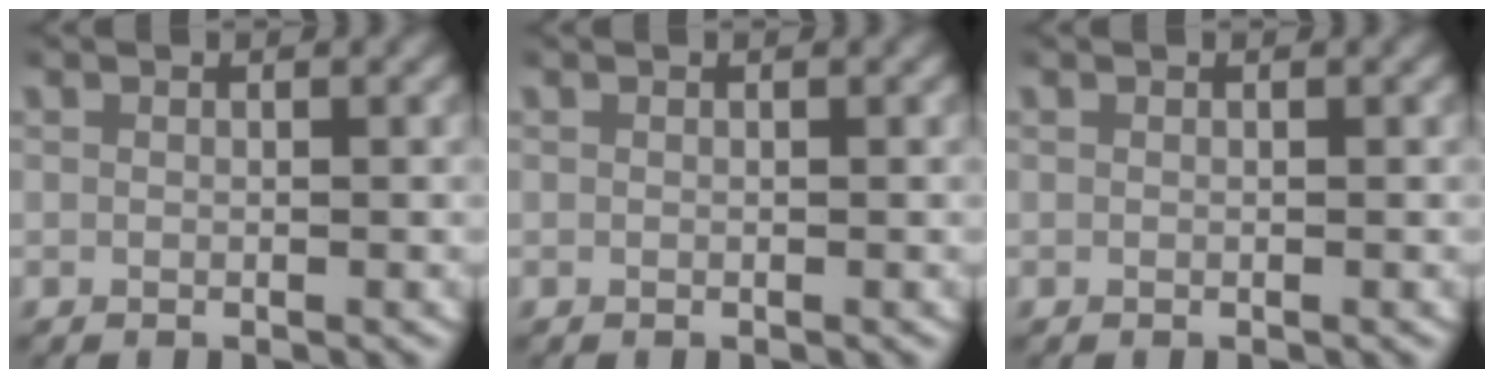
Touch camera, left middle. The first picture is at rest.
{"total": 0.0}
{"total": 0.0}